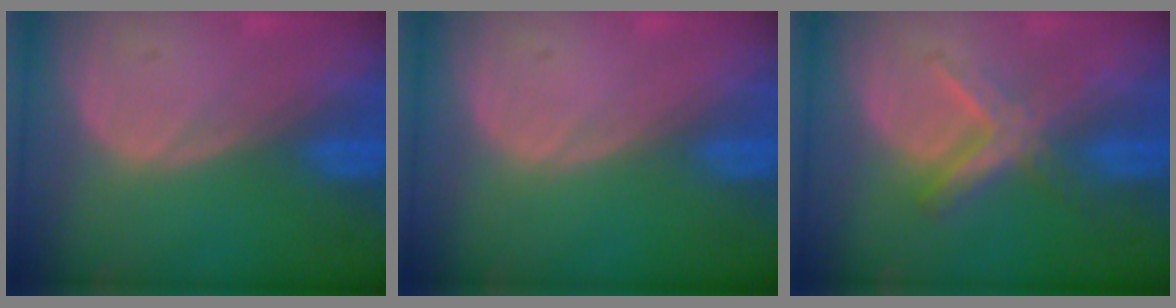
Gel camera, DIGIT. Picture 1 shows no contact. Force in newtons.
{"total": 0.0}
{"total": 5.6, "press": 5.5, "slide": 1.2}